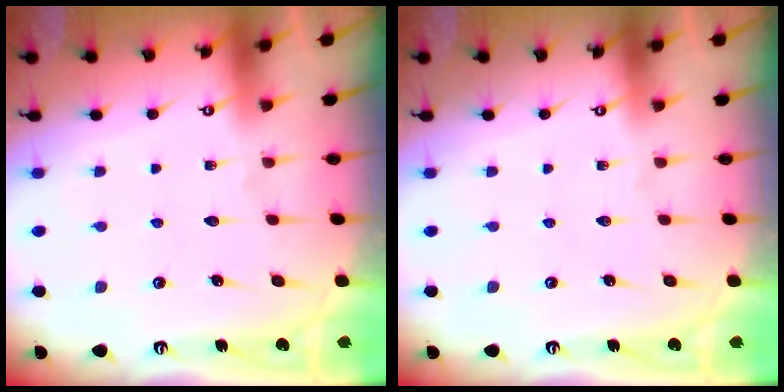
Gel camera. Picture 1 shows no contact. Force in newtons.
{"total": 0.0}